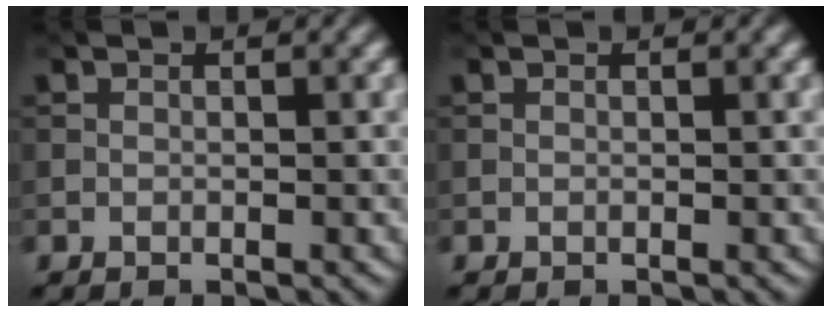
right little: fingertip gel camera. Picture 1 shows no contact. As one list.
[{"total": 0.0}]